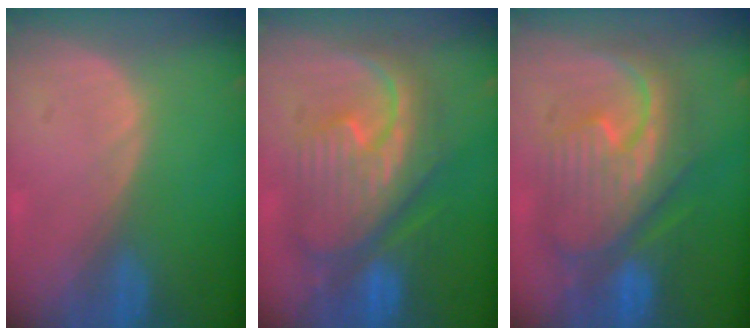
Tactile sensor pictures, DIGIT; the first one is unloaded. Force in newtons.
{"total": 12.1, "press": 12.0, "slide": 1.4}
{"total": 11.8, "press": 11.7, "slide": 1.2}